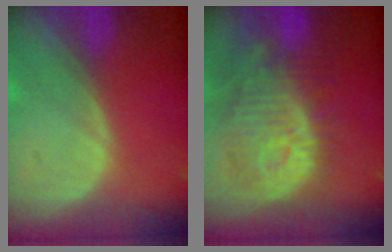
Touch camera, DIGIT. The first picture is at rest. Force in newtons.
{"total": 12.0, "press": 10.9, "slide": 5.0}